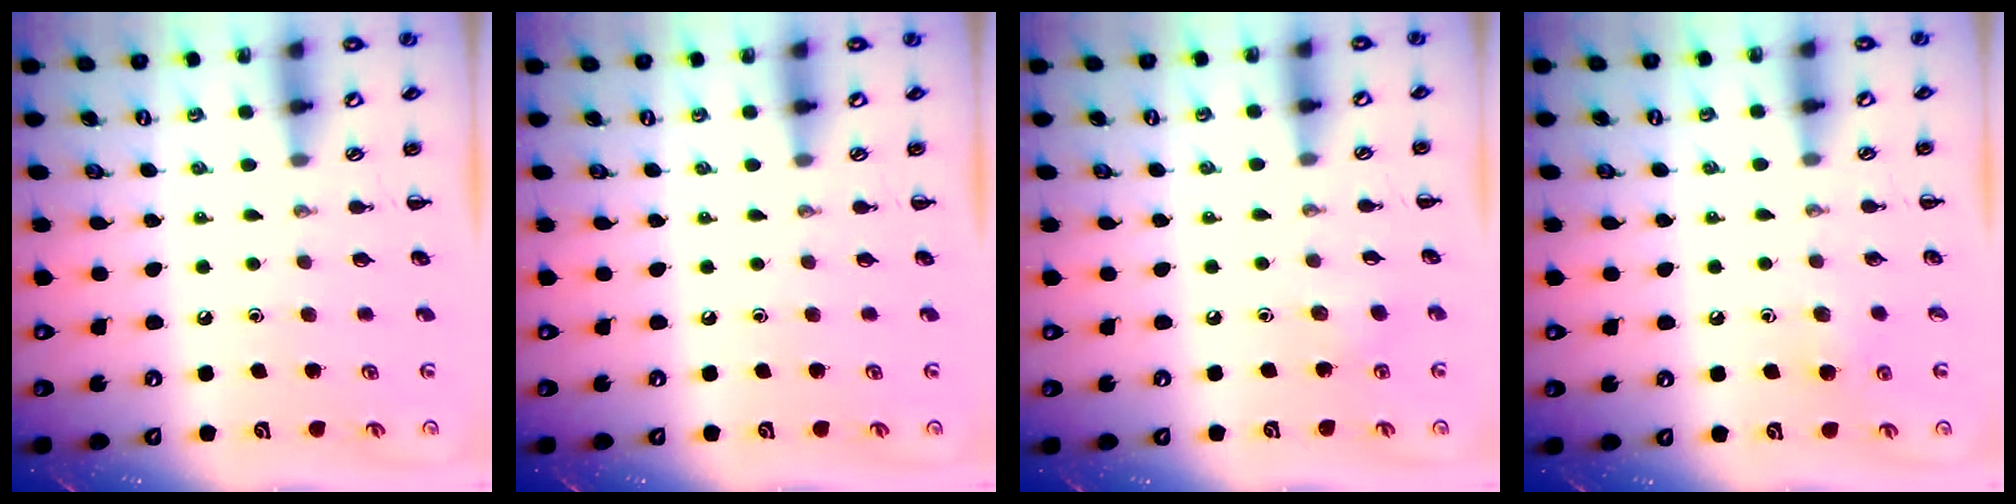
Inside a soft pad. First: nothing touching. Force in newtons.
{"total": 0.0}
{"total": 2.0, "press": 1.9, "slide": 0.7}
{"total": 3.0, "press": 2.7, "slide": 1.3}